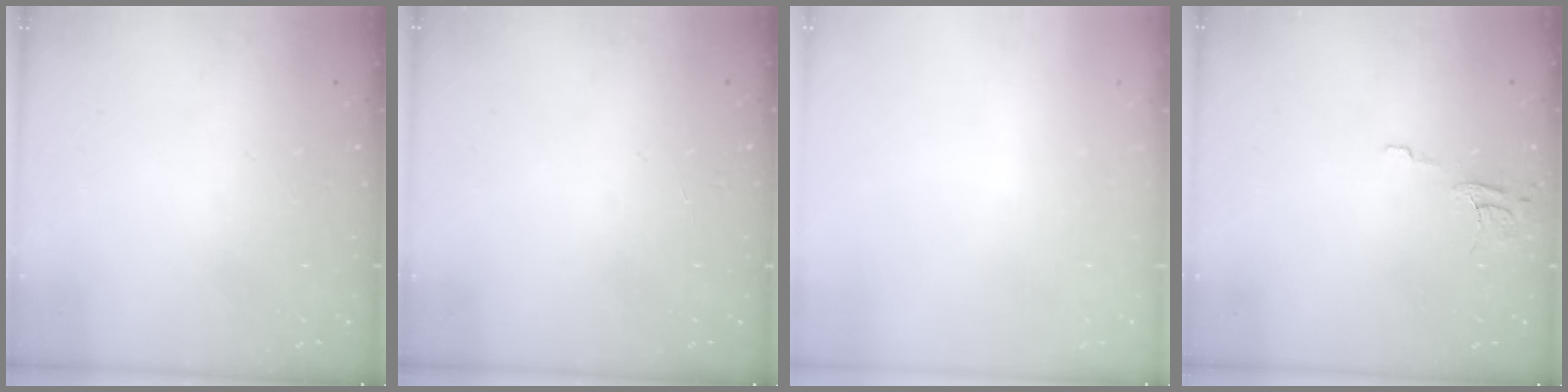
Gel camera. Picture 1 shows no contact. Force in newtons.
{"total": 2.3, "press": 2.3, "slide": 0.2}
{"total": 0.0}
{"total": 6.3, "press": 6.3, "slide": 0.5}